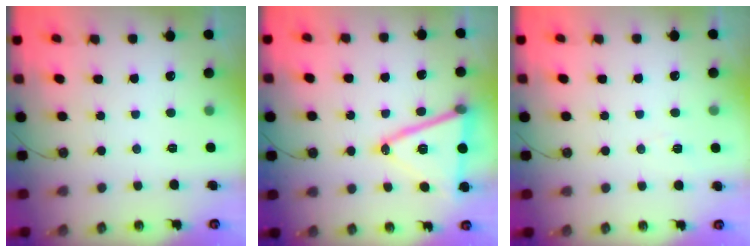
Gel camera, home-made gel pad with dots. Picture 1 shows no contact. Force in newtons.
{"total": 16.6, "press": 16.1, "slide": 3.8}
{"total": 3.4, "press": 2.8, "slide": 1.8}